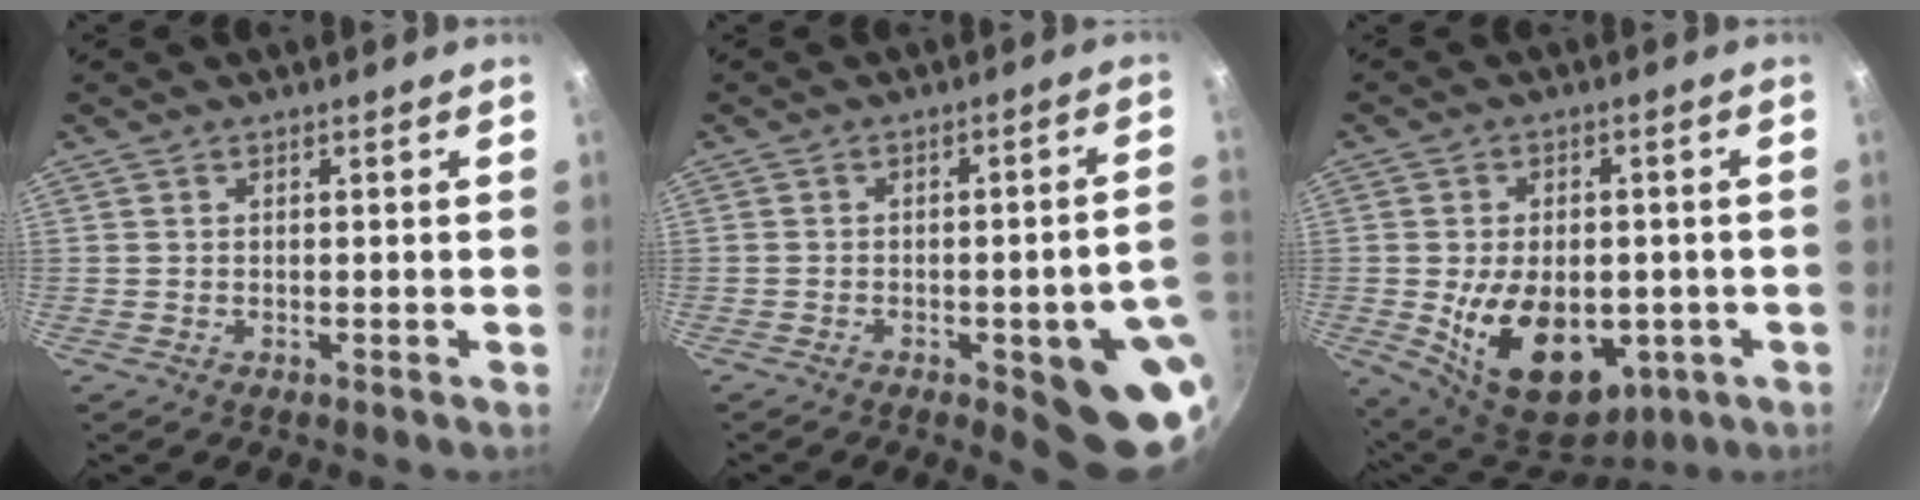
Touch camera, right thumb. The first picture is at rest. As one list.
[{"total": 14.8, "force": [-4.7, 4.0, 13.4], "torque": [-0.119, 0.024, -0.057]}, {"total": 18.1, "force": [-3.7, 11.7, 13.4], "torque": [-0.190, -0.007, -0.035]}]